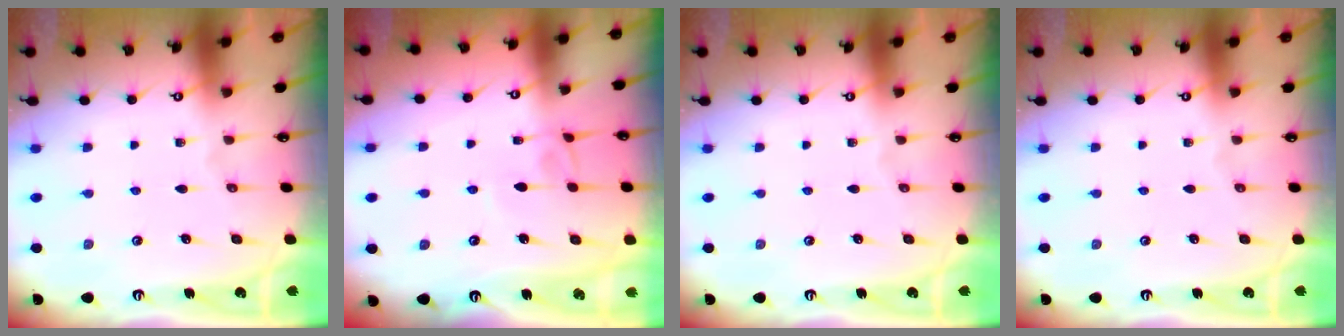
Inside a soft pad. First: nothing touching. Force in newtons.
{"total": 4.8, "press": 4.8, "slide": 0.1}
{"total": 0.0}
{"total": 0.0}